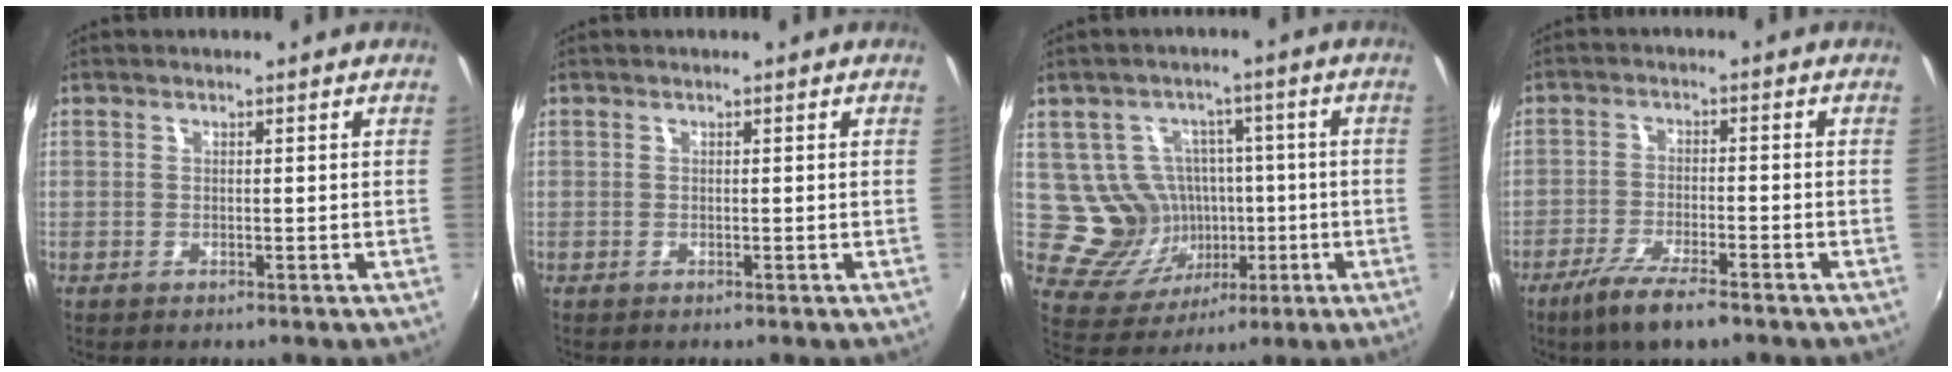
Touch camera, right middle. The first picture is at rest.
{"total": 0.0}
{"total": 10.0, "force": [-0.4, 9.4, 3.4], "torque": [-0.076, 0.006, 0.014]}
{"total": 7.9, "force": [-5.8, 0.6, 5.3], "torque": [-0.124, -0.024, -0.108]}